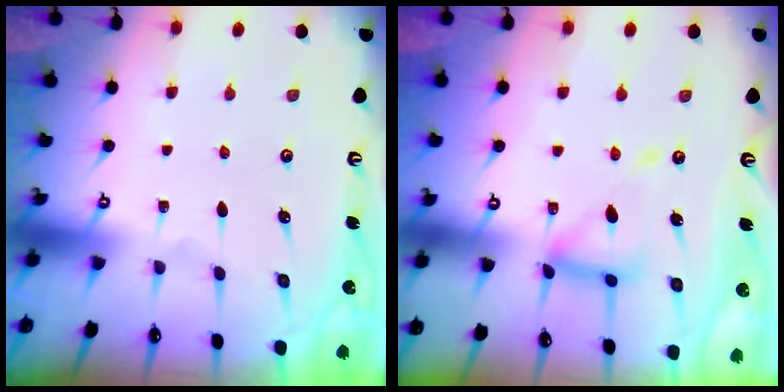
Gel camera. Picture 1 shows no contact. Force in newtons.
{"total": 12.7, "press": 12.7, "slide": 1.3}